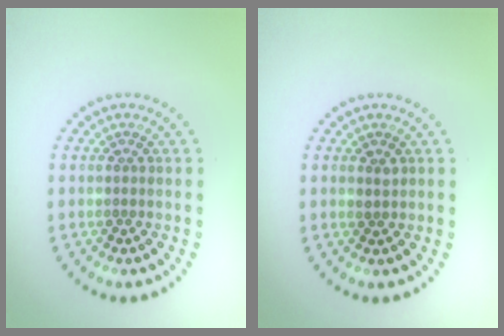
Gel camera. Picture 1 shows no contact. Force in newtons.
{"total": 0.9, "press": 0.9, "slide": 0.2}